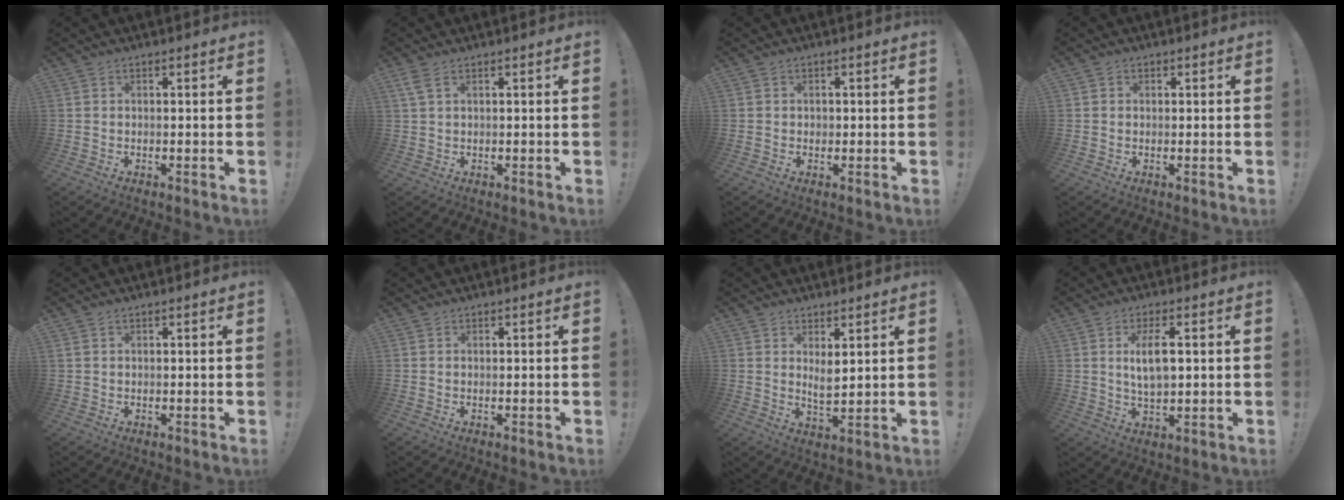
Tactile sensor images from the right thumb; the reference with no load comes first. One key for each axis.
{"total": 2.7, "fx": 1.3, "fy": 0.9, "fz": 2.2, "tx": -0.053, "ty": 0.004, "tz": 0.025}
{"total": 1.0, "fx": 0.0, "fy": 0.9, "fz": 0.4, "tx": -0.002, "ty": 0.002, "tz": -0.002}
{"total": 0.7, "fx": 0.3, "fy": 0.6, "fz": 0.1, "tx": 0.004, "ty": -0.001, "tz": 0.004}
{"total": 0.7, "fx": 0.5, "fy": 0.3, "fz": 0.4, "tx": -0.015, "ty": 0.003, "tz": 0.010}
{"total": 0.0}
{"total": 4.3, "fx": 2.7, "fy": 1.8, "fz": 2.8, "tx": -0.040, "ty": -0.021, "tz": 0.045}
{"total": 7.6, "fx": 1.7, "fy": 3.0, "fz": 6.8, "tx": -0.118, "ty": -0.004, "tz": 0.023}